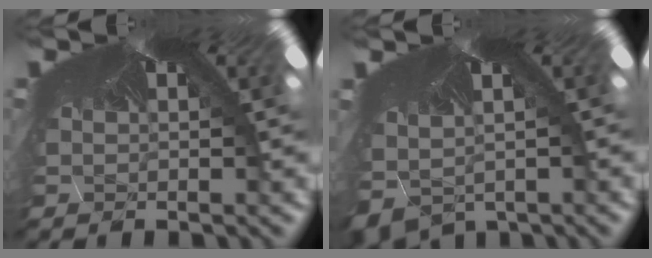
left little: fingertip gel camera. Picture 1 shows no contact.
{"total": 4.9, "force": [-4.9, -0.3, -0.1], "torque": [-0.021, -0.055, -0.054]}